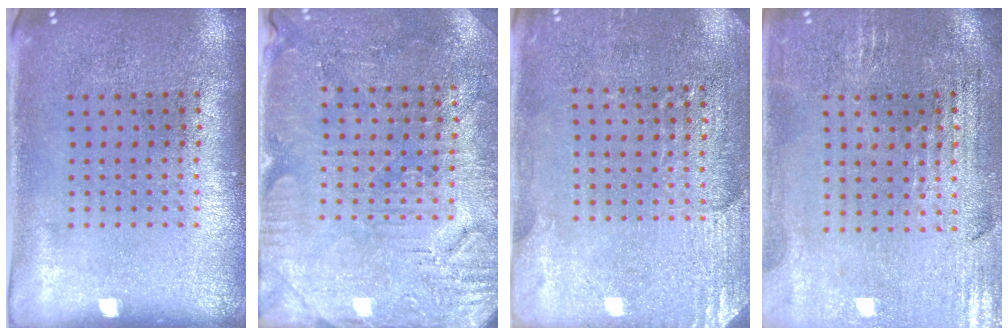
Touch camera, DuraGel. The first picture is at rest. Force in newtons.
{"total": 3.1, "press": 3.0, "slide": 0.6}
{"total": 2.8, "press": 2.7, "slide": 0.8}
{"total": 1.1, "press": 1.1, "slide": 0.3}